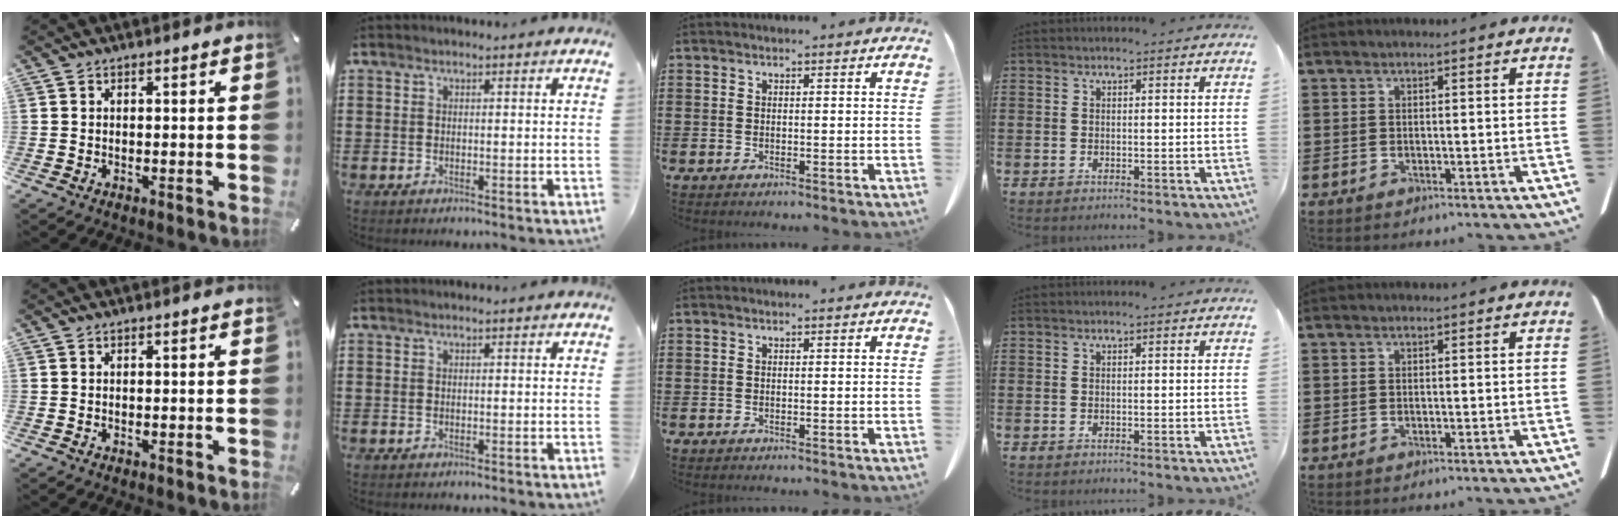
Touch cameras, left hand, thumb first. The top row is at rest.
{}